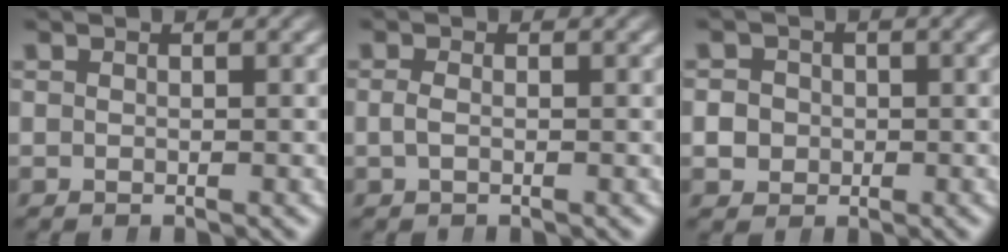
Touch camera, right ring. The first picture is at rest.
{"total": 0.7, "force": [-0.4, 0.2, 0.6], "torque": [-0.022, -0.009, -0.002]}
{"total": 2.8, "force": [-0.4, 2.7, 0.7], "torque": [-0.017, -0.008, -0.003]}